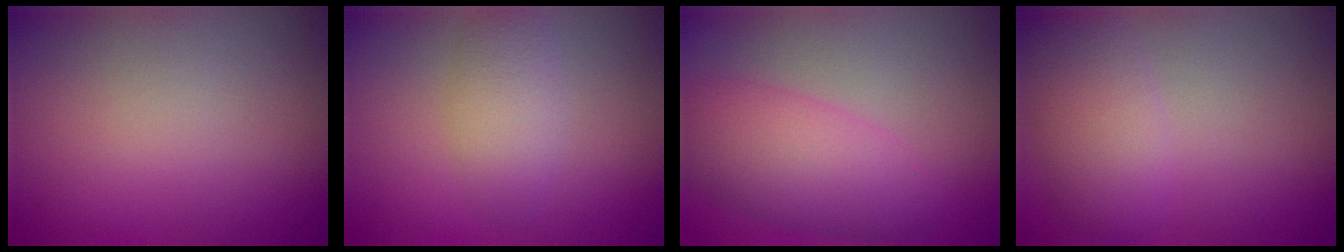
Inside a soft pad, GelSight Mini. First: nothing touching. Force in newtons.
{"total": 2.7, "press": 2.7, "slide": 0.1}
{"total": 5.4, "press": 5.4, "slide": 0.2}
{"total": 4.3, "press": 4.3, "slide": 0.3}